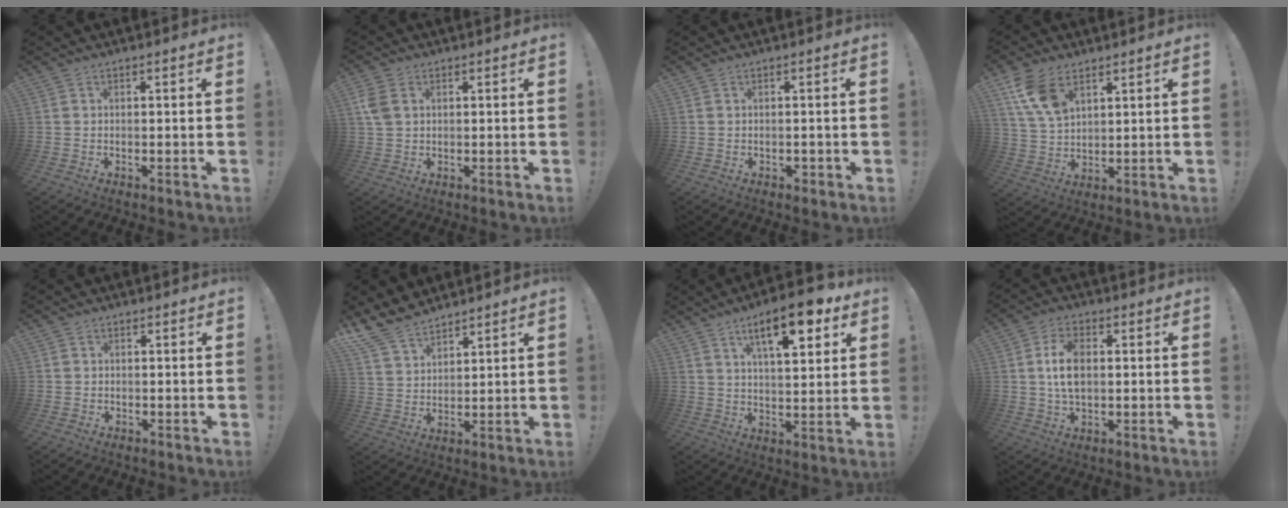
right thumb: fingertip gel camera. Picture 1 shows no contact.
{"total": 4.9, "force": [1.7, 3.4, 3.0], "torque": [-0.060, 0.000, 0.036]}
{"total": 1.1, "force": [-0.5, 0.9, 0.4], "torque": [-0.004, 0.003, -0.010]}
{"total": 11.2, "force": [6.4, 6.3, 6.6], "torque": [-0.123, -0.024, 0.125]}
{"total": 2.5, "force": [0.4, 2.5, 0.5], "torque": [0.004, -0.006, 0.006]}
{"total": 10.2, "force": [8.6, 4.4, 3.1], "torque": [-0.067, -0.057, 0.171]}
{"total": 14.6, "force": [7.6, 4.9, 11.4], "torque": [-0.163, -0.030, 0.119]}
{"total": 10.4, "force": [1.2, 7.0, 7.5], "torque": [-0.122, 0.005, 0.022]}